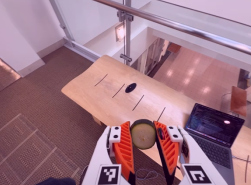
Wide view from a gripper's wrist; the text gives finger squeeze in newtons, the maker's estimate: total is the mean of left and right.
{"total": 11.9, "left": 11.8, "right": 12.0}